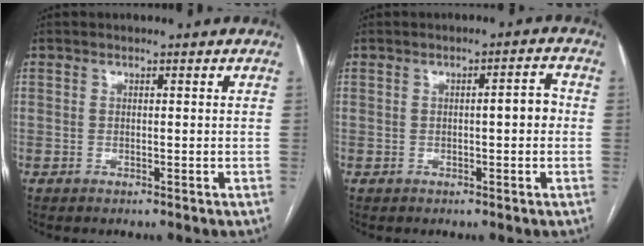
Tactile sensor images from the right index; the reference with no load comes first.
{"total": 2.9, "force": [-0.1, 0.7, 2.8], "torque": [-0.036, 0.010, -0.001]}